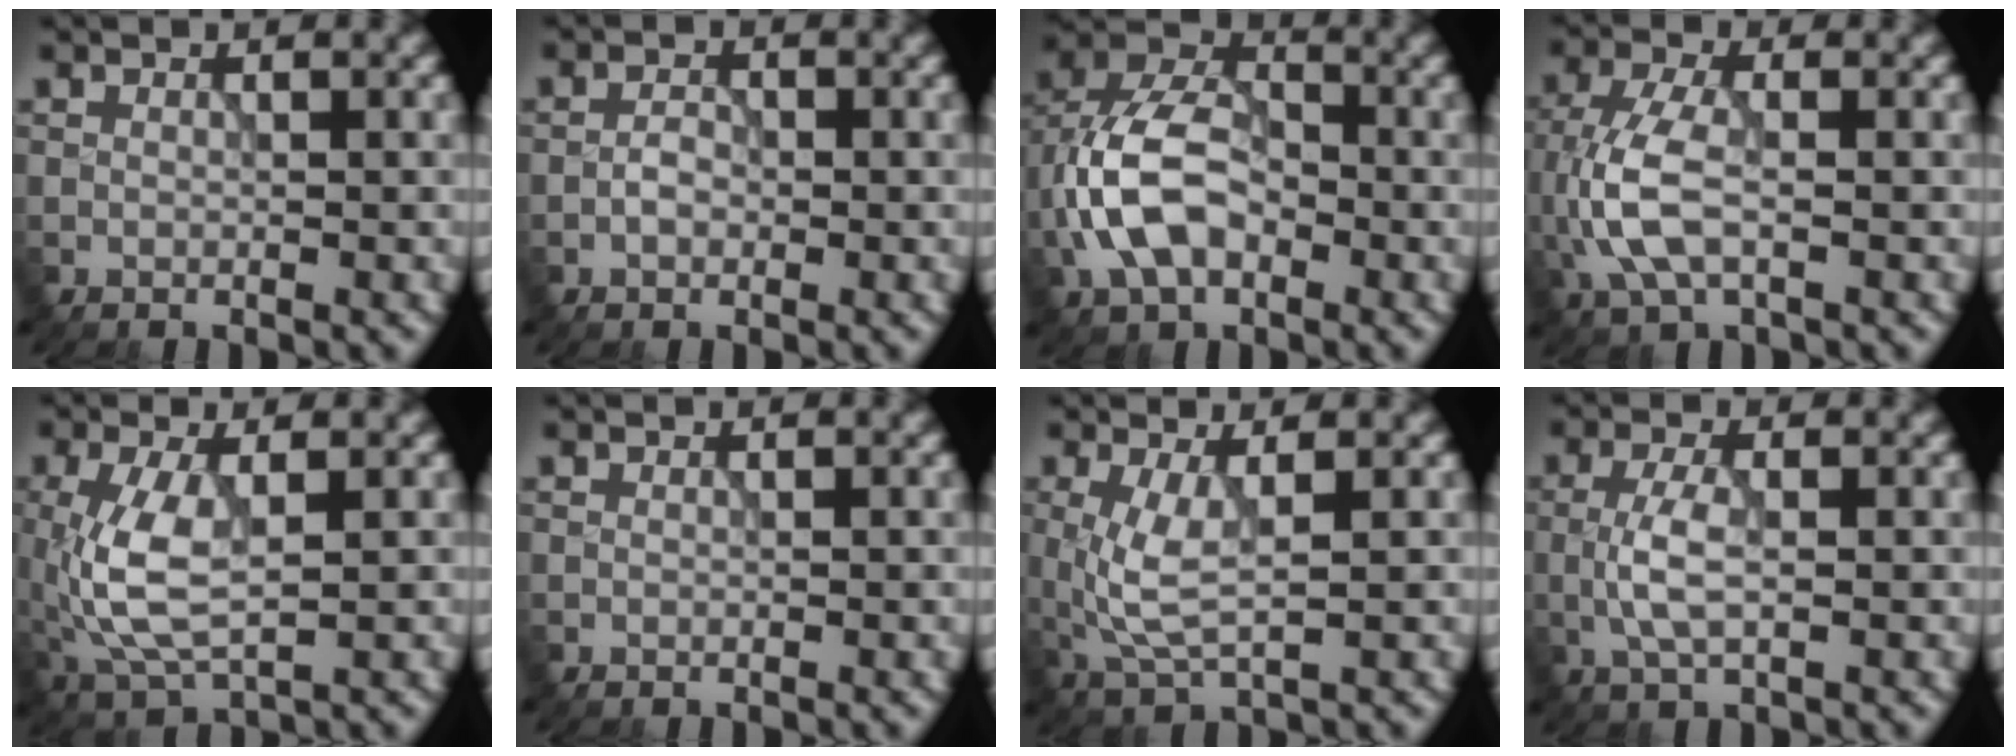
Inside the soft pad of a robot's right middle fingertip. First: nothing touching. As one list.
[{"total": 1.5, "force": [-0.5, 0.9, 1.0], "torque": [-0.019, 0.004, -0.013]}, {"total": 8.1, "force": [-2.1, 5.1, 5.9], "torque": [-0.126, 0.017, -0.048]}, {"total": 5.6, "force": [-1.0, 2.8, 4.8], "torque": [-0.119, 0.001, -0.022]}, {"total": 6.0, "force": [0.0, 2.7, 5.3], "torque": [-0.132, -0.004, 0.005]}, {"total": 0.0}, {"total": 4.0, "force": [0.4, 1.3, 3.7], "torque": [-0.096, -0.005, 0.008]}, {"total": 3.3, "force": [-0.5, 1.2, 3.0], "torque": [-0.071, 0.001, -0.013]}]